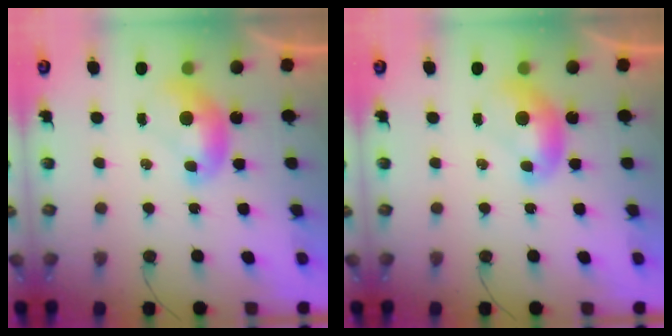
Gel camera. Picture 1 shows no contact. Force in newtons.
{"total": 0.0}